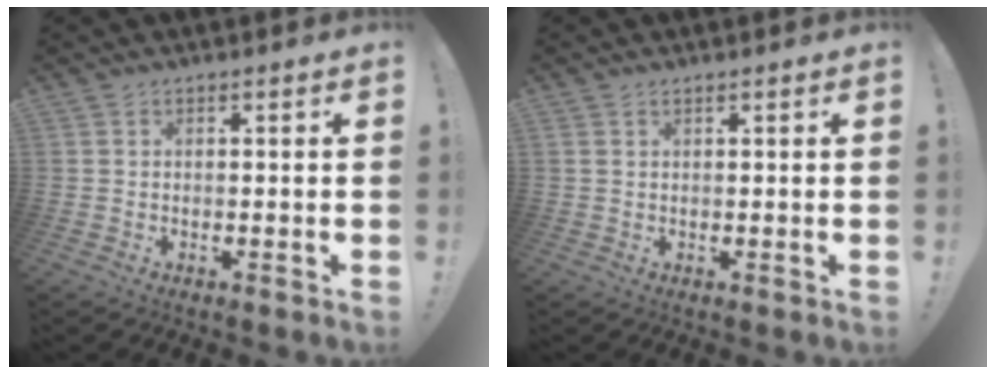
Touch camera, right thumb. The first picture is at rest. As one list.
[{"total": 1.0, "force": [0.7, 0.4, 0.5], "torque": [-0.008, -0.001, 0.013]}]